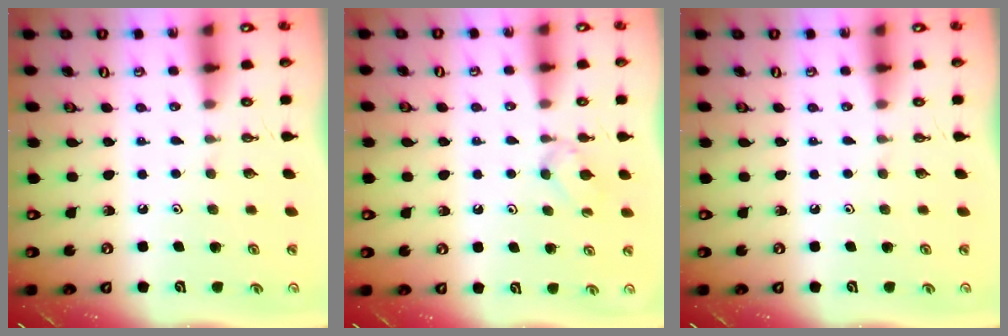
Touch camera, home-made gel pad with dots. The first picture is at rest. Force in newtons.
{"total": 4.6, "press": 4.5, "slide": 0.8}
{"total": 0.0}